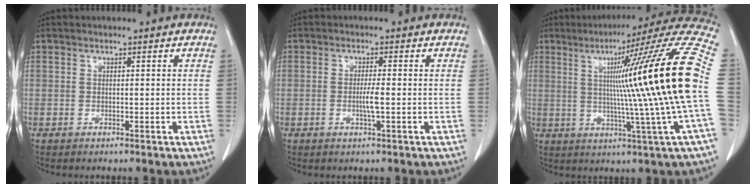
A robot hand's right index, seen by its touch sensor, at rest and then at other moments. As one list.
[{"total": 2.5, "force": [-0.5, -0.1, 2.4], "torque": [-0.047, -0.003, -0.009]}, {"total": 24.0, "force": [2.2, -2.7, 23.7], "torque": [-0.270, 0.015, 0.016]}]